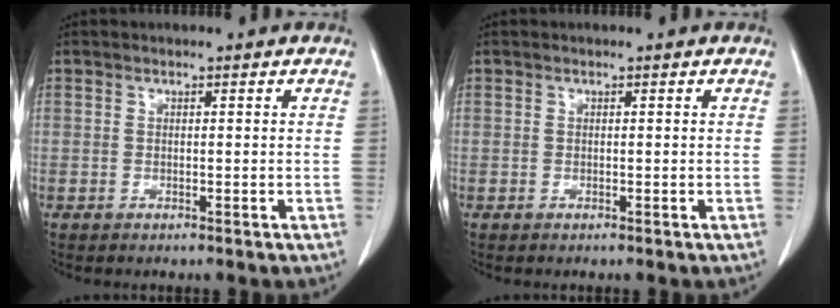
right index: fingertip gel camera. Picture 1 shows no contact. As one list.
[{"total": 0.0}]